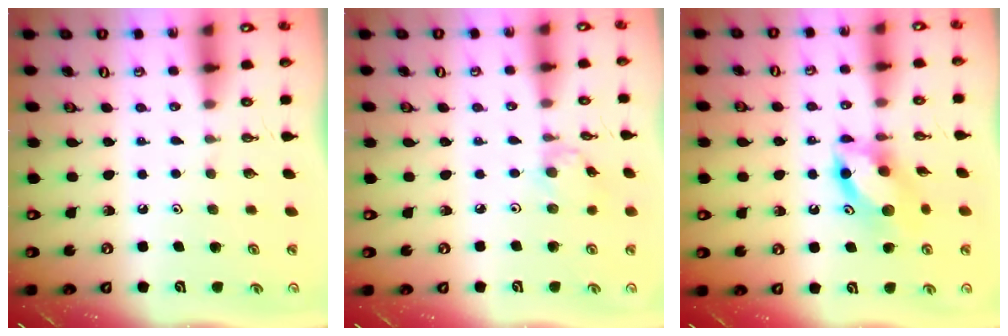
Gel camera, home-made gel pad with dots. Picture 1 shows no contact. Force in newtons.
{"total": 1.0, "press": 1.0, "slide": 0.2}
{"total": 11.2, "press": 11.1, "slide": 1.6}